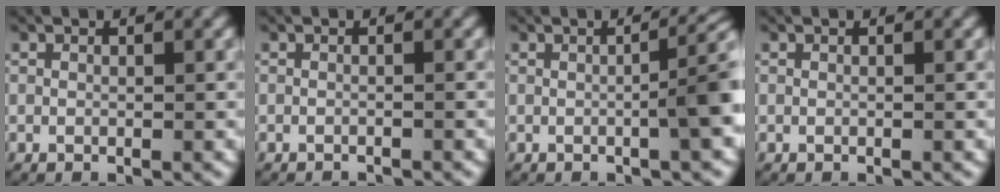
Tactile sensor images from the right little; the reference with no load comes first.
{"total": 0.9, "force": [-0.9, -0.1, 0.0], "torque": [-0.004, -0.005, -0.012]}
{"total": 4.4, "force": [0.1, 1.0, 4.3], "torque": [-0.043, 0.007, -0.004]}
{"total": 0.0}